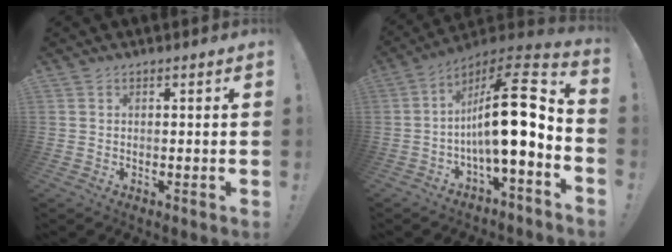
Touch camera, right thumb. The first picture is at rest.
{"total": 19.0, "force": [-0.3, 5.3, 18.2], "torque": [-0.289, -0.005, -0.008]}